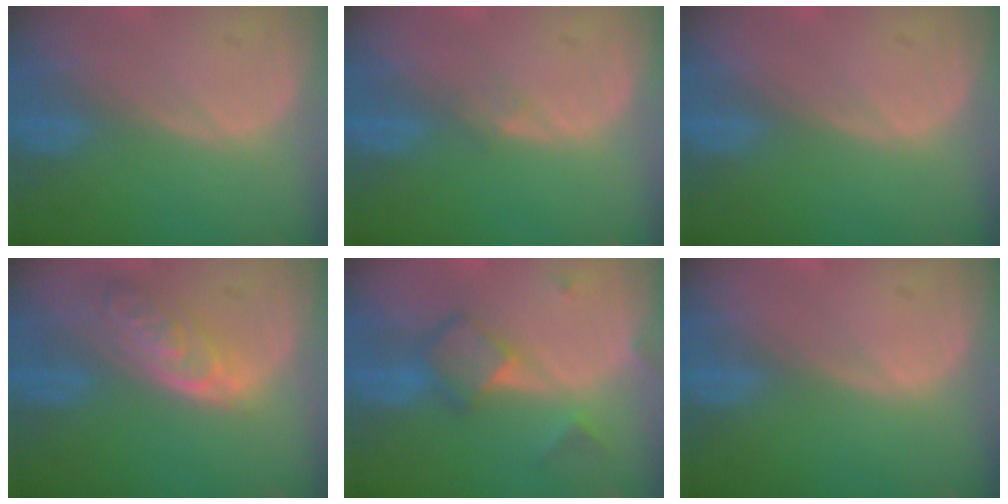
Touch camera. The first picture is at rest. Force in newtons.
{"total": 0.8, "press": 0.8, "slide": 0.0}
{"total": 0.0}
{"total": 6.2, "press": 5.7, "slide": 2.6}
{"total": 5.3, "press": 5.3, "slide": 0.8}
{"total": 0.0}